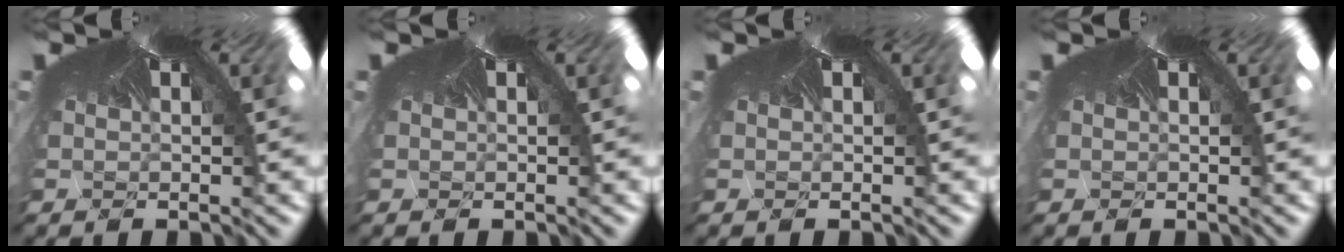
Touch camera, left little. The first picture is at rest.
{"total": 0.0}
{"total": 0.0}
{"total": 0.0}